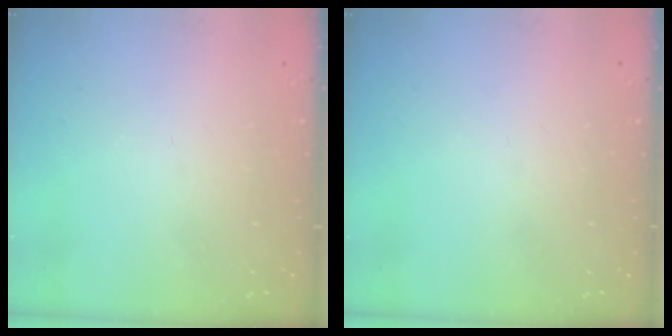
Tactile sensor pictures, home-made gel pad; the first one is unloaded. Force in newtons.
{"total": 0.0}